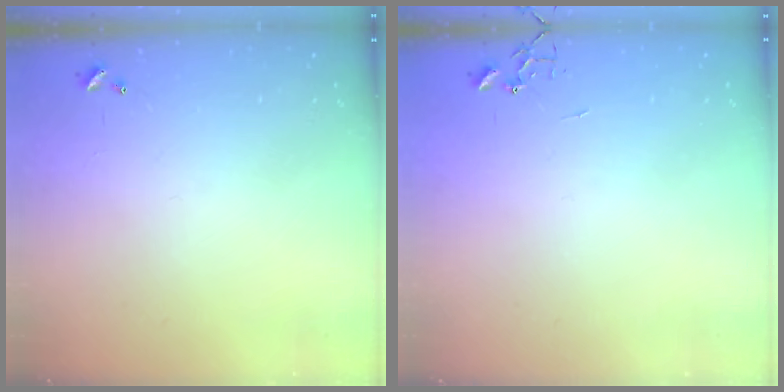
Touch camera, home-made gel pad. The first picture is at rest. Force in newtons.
{"total": 0.0}